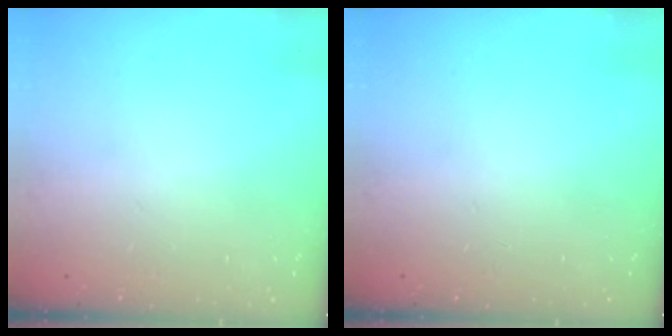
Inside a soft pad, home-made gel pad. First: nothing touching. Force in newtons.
{"total": 0.0}